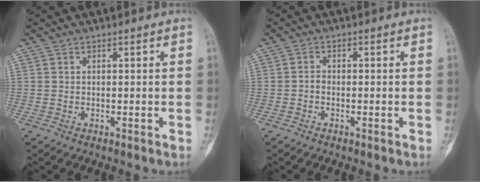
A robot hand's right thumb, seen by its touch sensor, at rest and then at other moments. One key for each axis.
{"total": 1.1, "fx": -0.4, "fy": 0.8, "fz": 0.7, "tx": -0.003, "ty": 0.004, "tz": -0.011}